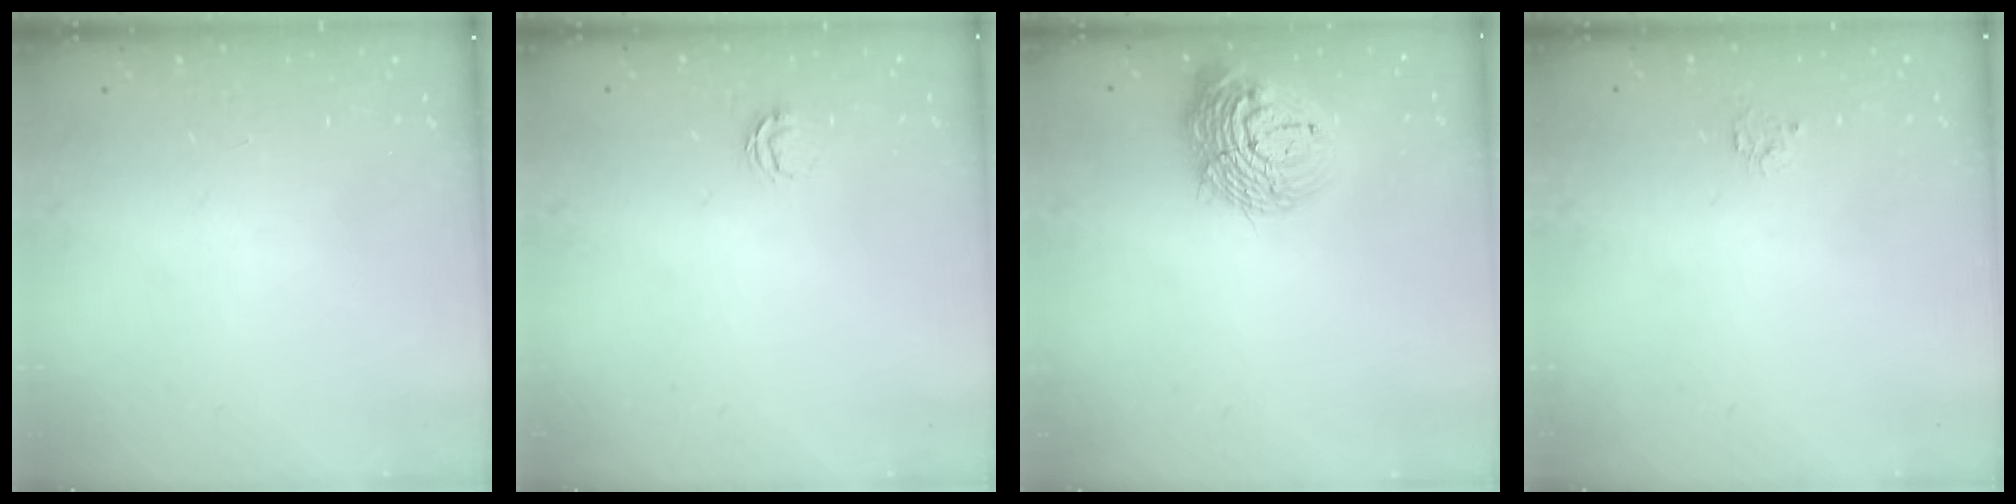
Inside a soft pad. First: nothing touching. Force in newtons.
{"total": 3.8, "press": 3.8, "slide": 0.3}
{"total": 14.9, "press": 14.8, "slide": 1.7}
{"total": 3.6, "press": 3.6, "slide": 0.3}